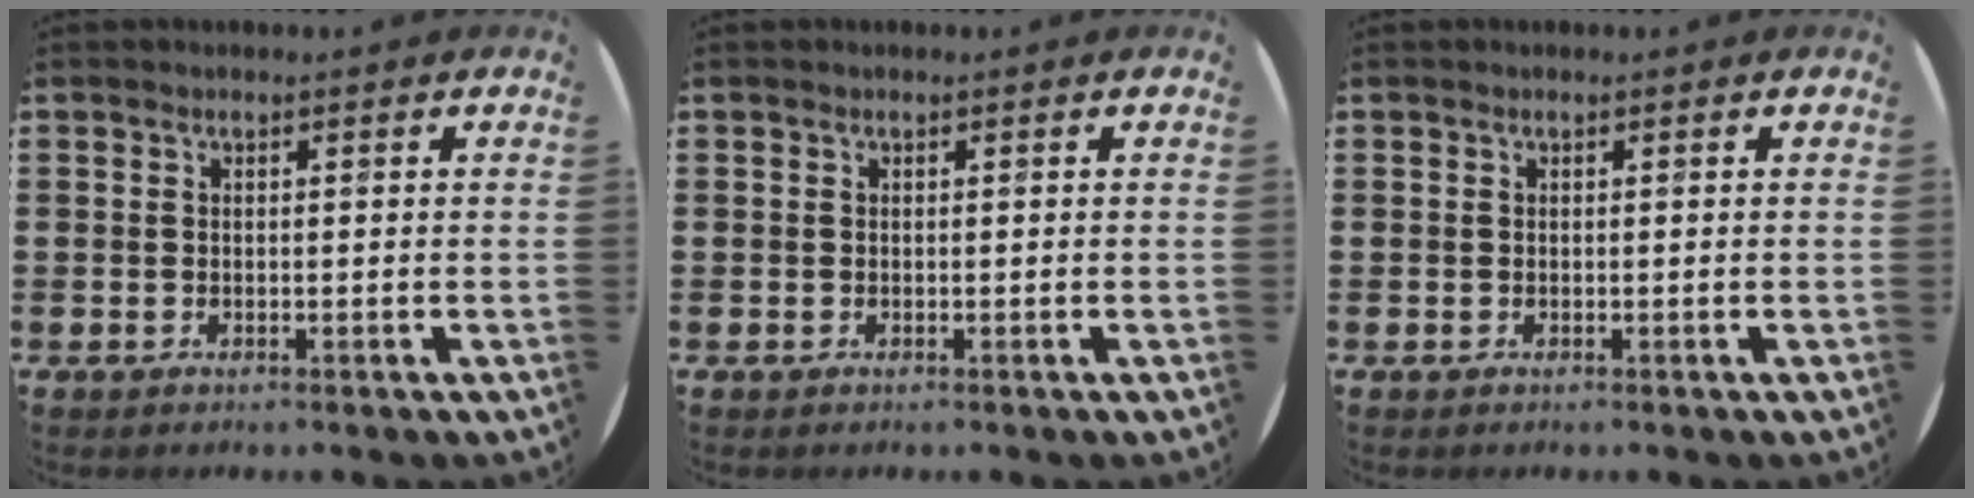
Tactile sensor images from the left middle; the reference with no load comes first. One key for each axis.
{"total": 0.0}
{"total": 0.0}